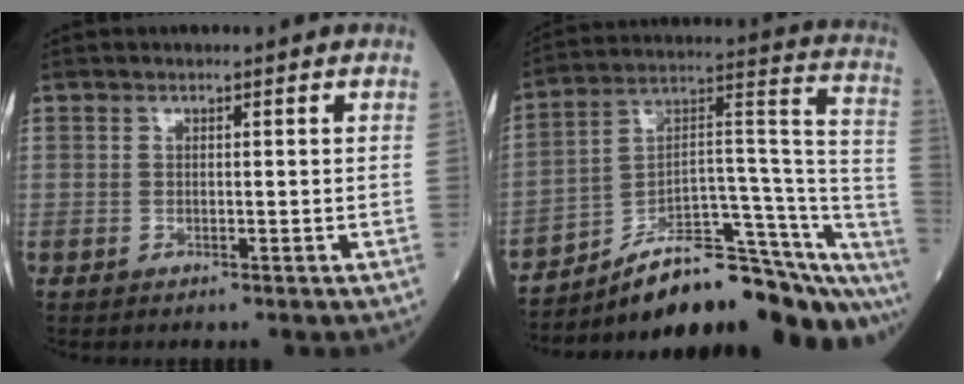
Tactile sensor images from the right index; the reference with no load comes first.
{"total": 23.8, "force": [-19.1, 5.0, 13.3], "torque": [-0.102, 0.050, -0.277]}